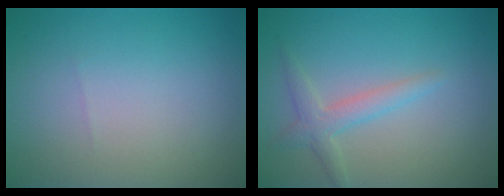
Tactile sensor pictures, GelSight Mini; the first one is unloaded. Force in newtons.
{"total": 2.2, "press": 2.2, "slide": 0.1}